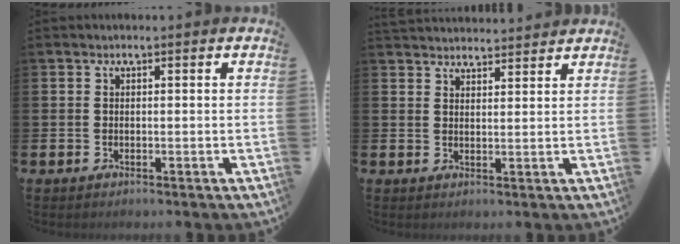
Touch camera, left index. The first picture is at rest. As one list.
[{"total": 2.9, "force": [2.9, 0.3, -0.2], "torque": [-0.002, -0.017, 0.054]}]